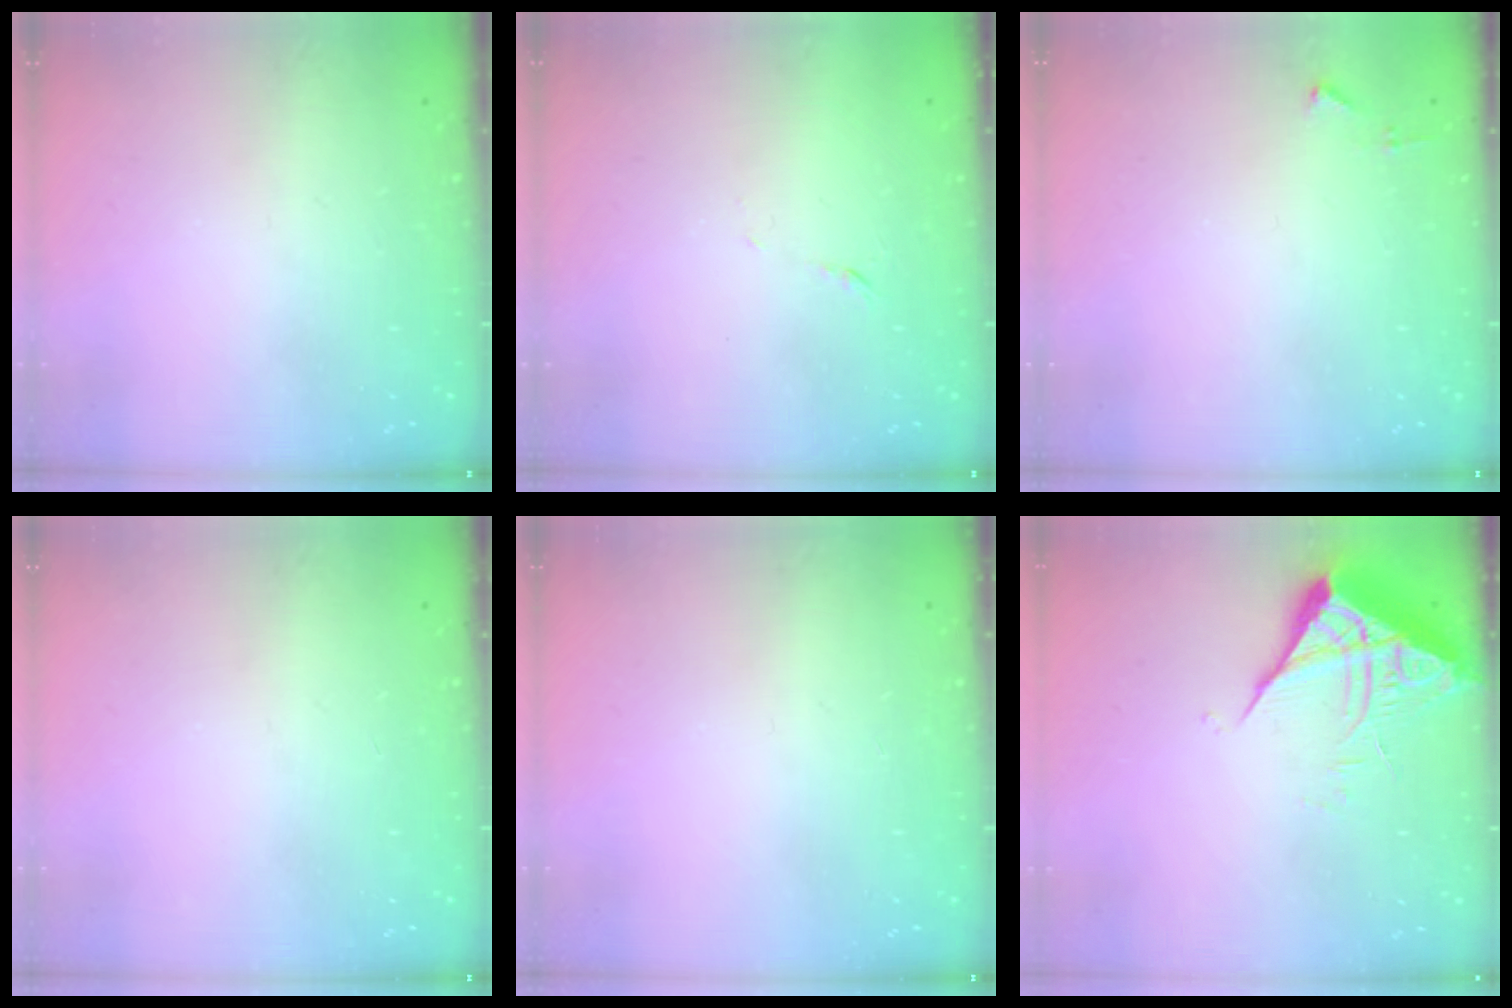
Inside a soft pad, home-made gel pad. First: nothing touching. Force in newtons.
{"total": 4.4, "press": 4.3, "slide": 0.8}
{"total": 3.7, "press": 3.7, "slide": 0.5}
{"total": 0.0}
{"total": 0.0}
{"total": 7.0, "press": 7.0, "slide": 0.6}